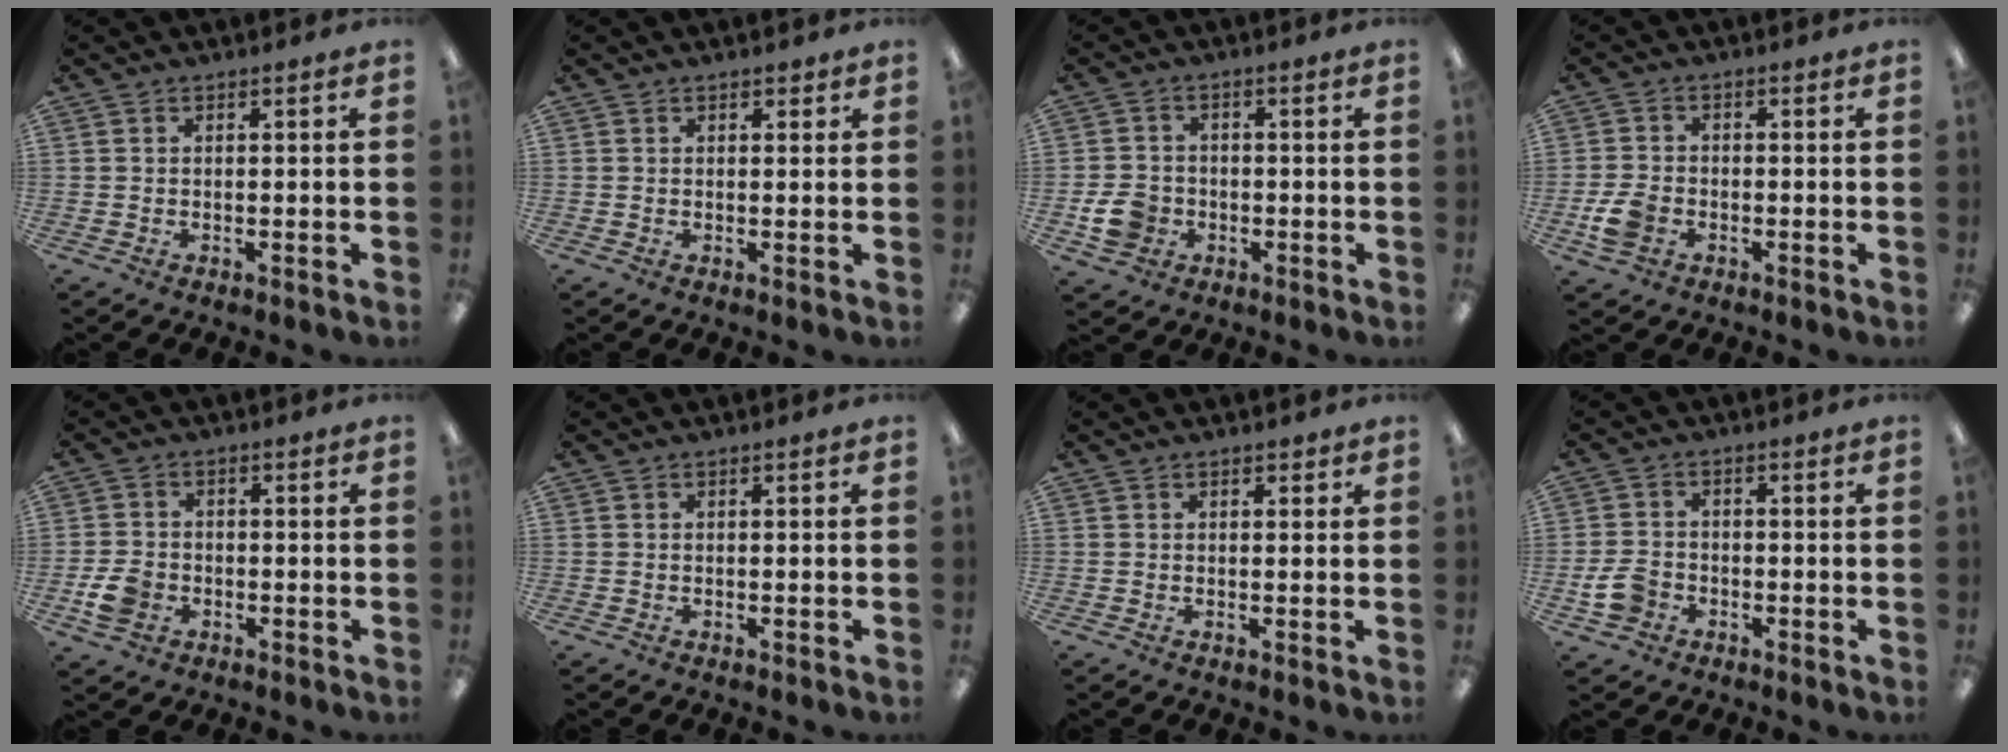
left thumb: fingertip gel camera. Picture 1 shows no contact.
{"total": 1.1, "force": [0.8, 0.7, 0.4], "torque": [-0.008, 0.001, 0.014]}
{"total": 6.8, "force": [-2.0, 5.7, 3.1], "torque": [-0.053, 0.007, -0.035]}
{"total": 6.1, "force": [-2.1, 4.4, 3.6], "torque": [-0.066, 0.007, -0.039]}
{"total": 5.8, "force": [-2.0, 4.6, 3.0], "torque": [-0.058, 0.004, -0.037]}
{"total": 0.0}
{"total": 1.0, "force": [0.6, 0.6, 0.3], "torque": [-0.007, 0.001, 0.012]}
{"total": 5.9, "force": [-2.2, 4.6, 2.9], "torque": [-0.056, 0.008, -0.042]}